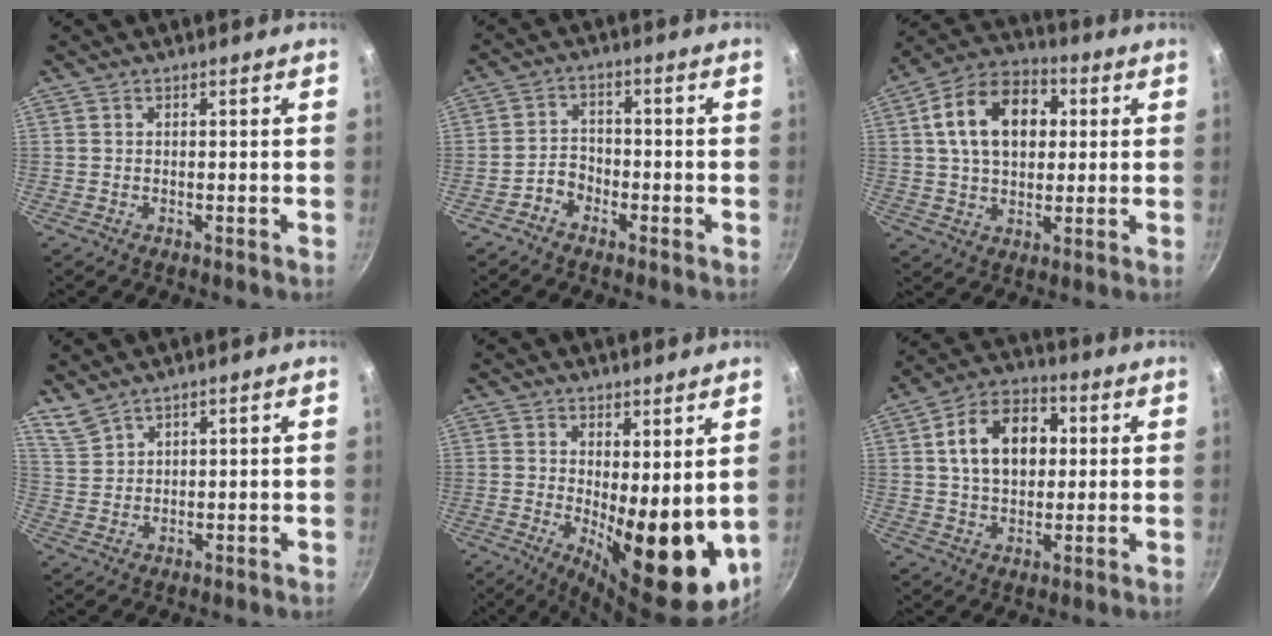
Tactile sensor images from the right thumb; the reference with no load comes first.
{"total": 3.8, "force": [-2.4, 2.6, 1.3], "torque": [-0.008, 0.029, -0.047]}
{"total": 15.7, "force": [3.4, 10.7, 11.0], "torque": [-0.156, 0.018, 0.044]}
{"total": 3.7, "force": [3.4, 1.0, 1.0], "torque": [-0.022, -0.011, 0.079]}
{"total": 14.2, "force": [0.8, 5.6, 13.1], "torque": [-0.146, -0.029, 0.026]}
{"total": 13.8, "force": [2.6, 9.7, 9.6], "torque": [-0.125, 0.015, 0.033]}